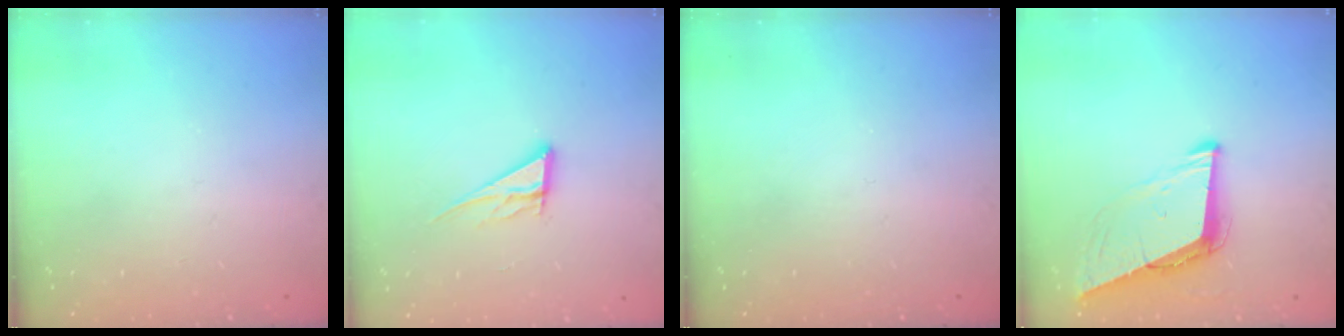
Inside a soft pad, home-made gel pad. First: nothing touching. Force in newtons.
{"total": 7.1, "press": 7.1, "slide": 0.2}
{"total": 0.0}
{"total": 8.3, "press": 7.8, "slide": 3.1}